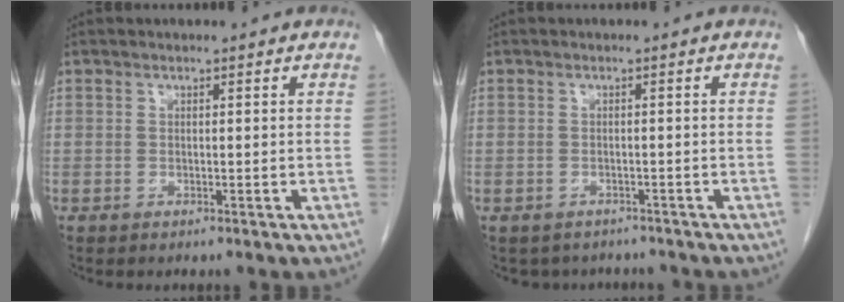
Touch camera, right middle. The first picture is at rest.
{"total": 5.0, "force": [-4.4, 2.5, 0.5], "torque": [-0.001, 0.004, -0.050]}